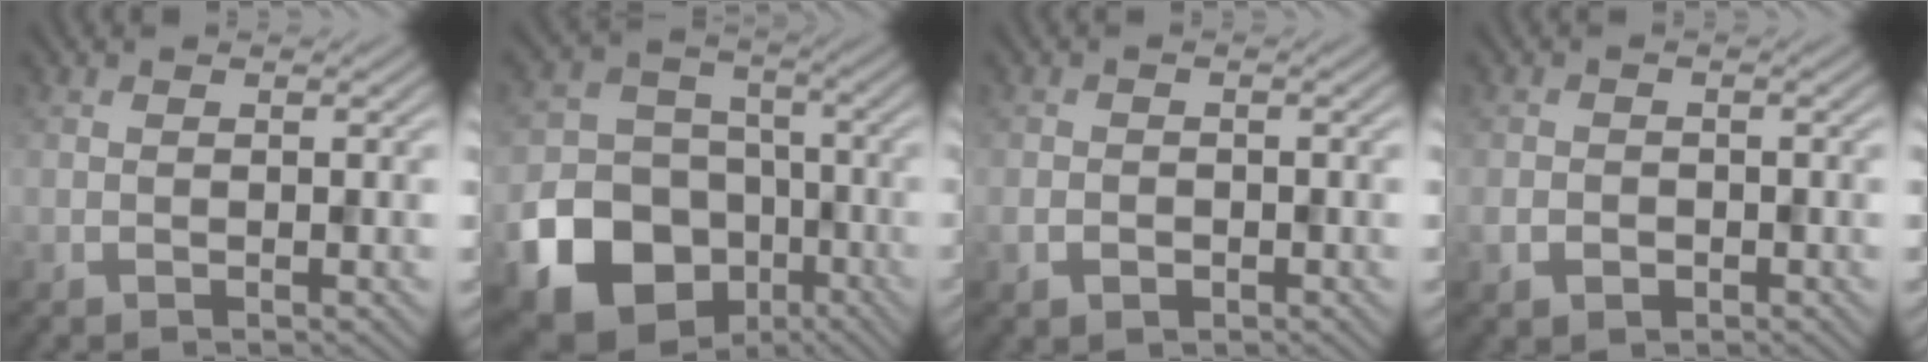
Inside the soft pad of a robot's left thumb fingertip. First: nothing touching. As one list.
[{"total": 20.2, "force": [-9.3, 16.4, 7.2], "torque": [-0.169, -0.077, -0.167]}, {"total": 1.7, "force": [-0.8, 1.3, 0.8], "torque": [-0.018, -0.006, -0.018]}, {"total": 2.0, "force": [-0.9, 1.6, 0.8], "torque": [-0.018, -0.007, -0.021]}]